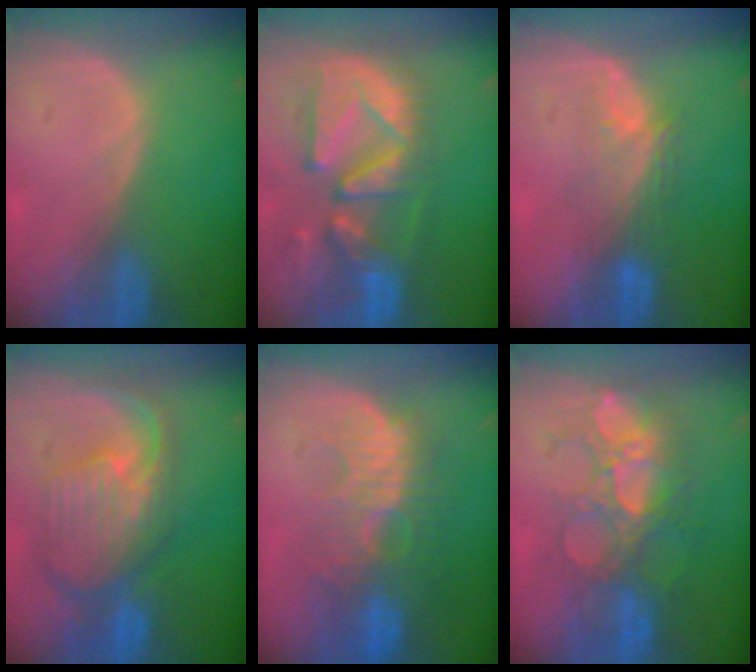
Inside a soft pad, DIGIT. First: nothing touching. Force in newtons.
{"total": 12.9, "press": 11.2, "slide": 6.3}
{"total": 4.9, "press": 4.7, "slide": 1.6}
{"total": 10.6, "press": 9.5, "slide": 4.8}
{"total": 10.9, "press": 9.4, "slide": 5.4}
{"total": 9.3, "press": 9.1, "slide": 2.1}